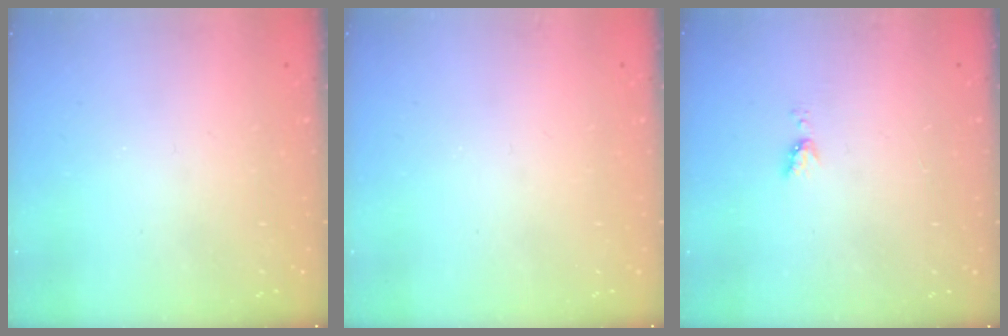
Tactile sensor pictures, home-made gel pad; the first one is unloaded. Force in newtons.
{"total": 0.0}
{"total": 4.0, "press": 4.0, "slide": 0.5}